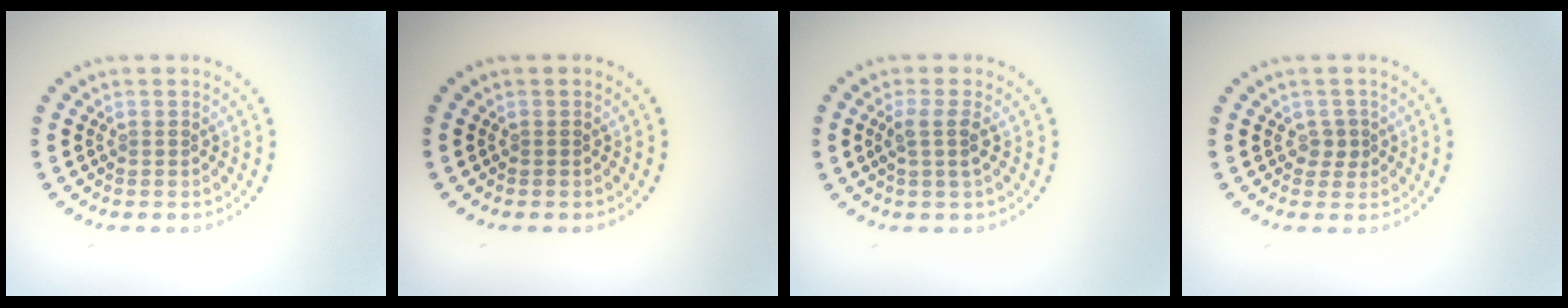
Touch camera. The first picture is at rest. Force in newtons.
{"total": 0.0}
{"total": 1.9, "press": 1.5, "slide": 1.1}
{"total": 1.3, "press": 1.1, "slide": 0.7}